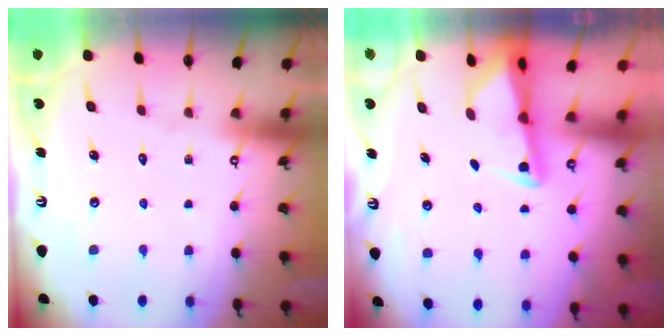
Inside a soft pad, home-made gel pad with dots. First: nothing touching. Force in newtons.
{"total": 2.4, "press": 2.3, "slide": 0.5}